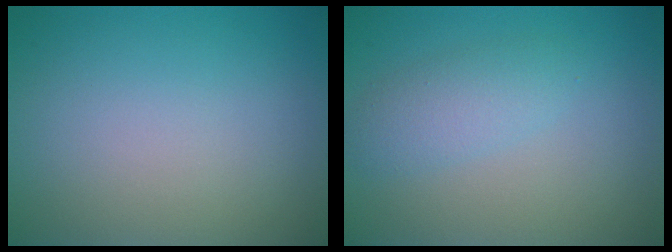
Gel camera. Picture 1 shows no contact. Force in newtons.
{"total": 2.4, "press": 2.4, "slide": 0.1}